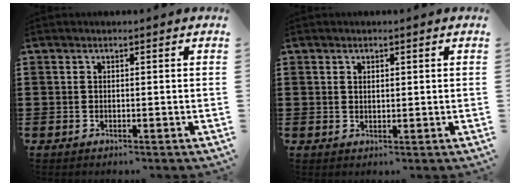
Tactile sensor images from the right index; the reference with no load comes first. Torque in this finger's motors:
{"motor_torque": [-0.43, 0.66, -0.06, -0.01]}